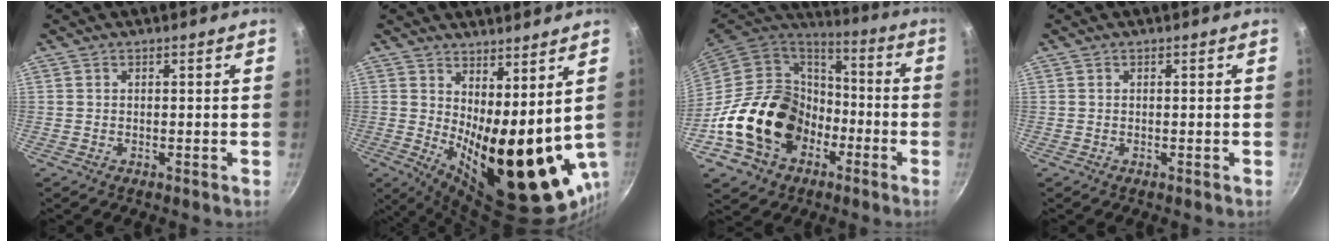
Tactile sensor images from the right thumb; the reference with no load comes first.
{"total": 17.7, "force": [3.4, 6.9, 16.0], "torque": [-0.203, -0.045, 0.070]}
{"total": 22.4, "force": [-6.8, 17.3, 12.5], "torque": [-0.199, 0.059, -0.103]}
{"total": 0.0}